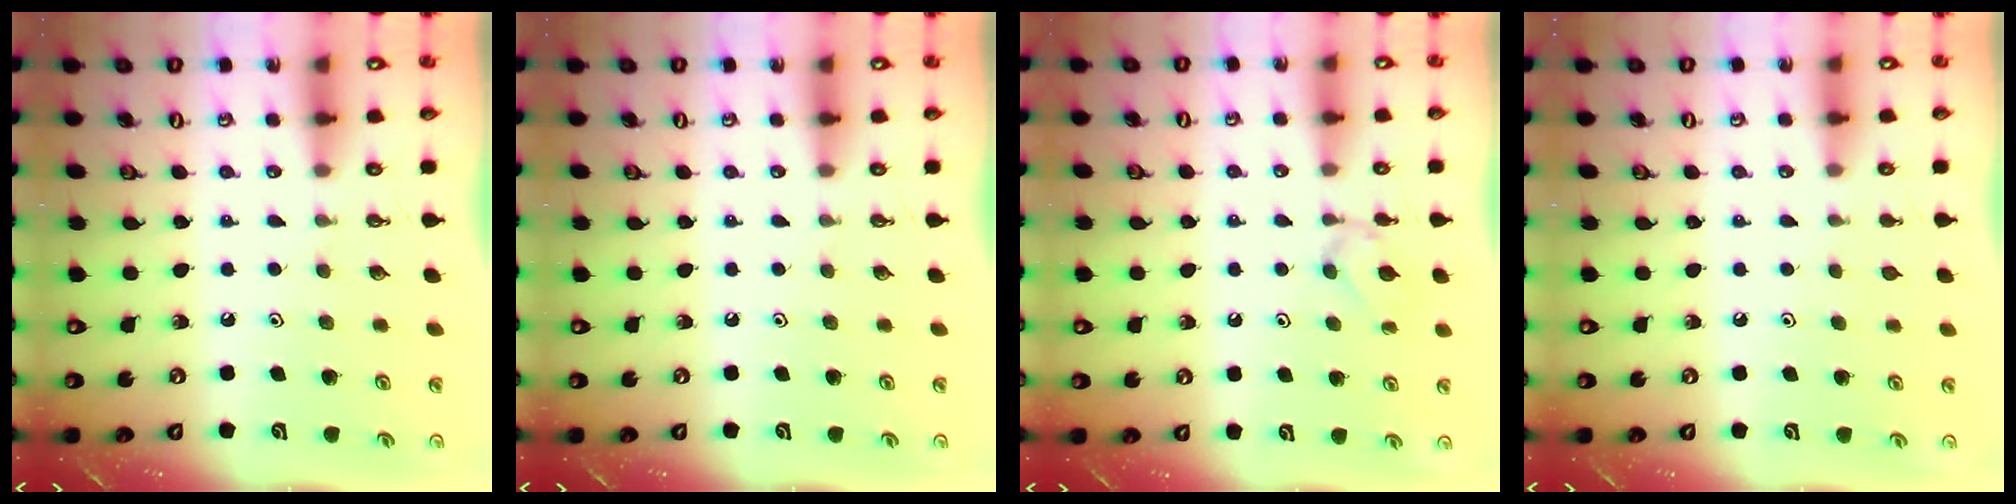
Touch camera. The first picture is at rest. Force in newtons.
{"total": 0.0}
{"total": 5.7, "press": 5.6, "slide": 1.1}
{"total": 0.6, "press": 0.6, "slide": 0.2}